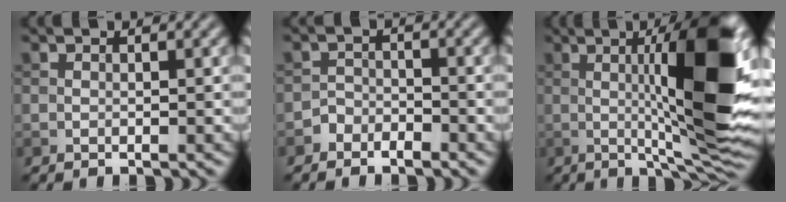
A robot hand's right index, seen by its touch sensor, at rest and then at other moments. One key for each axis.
{"total": 1.6, "fx": -1.2, "fy": 0.9, "fz": 0.2, "tx": 0.000, "ty": 0.008, "tz": -0.025}
{"total": 13.2, "fx": 1.3, "fy": 2.2, "fz": 12.9, "tx": -0.183, "ty": 0.001, "tz": 0.023}